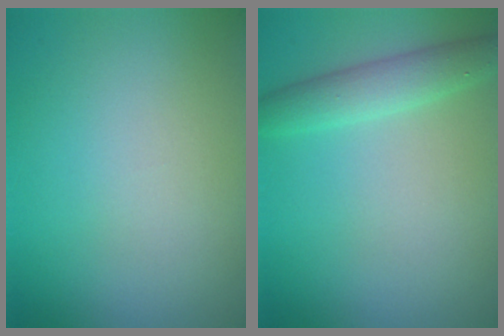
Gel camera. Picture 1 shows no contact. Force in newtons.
{"total": 2.8, "press": 2.8, "slide": 0.1}